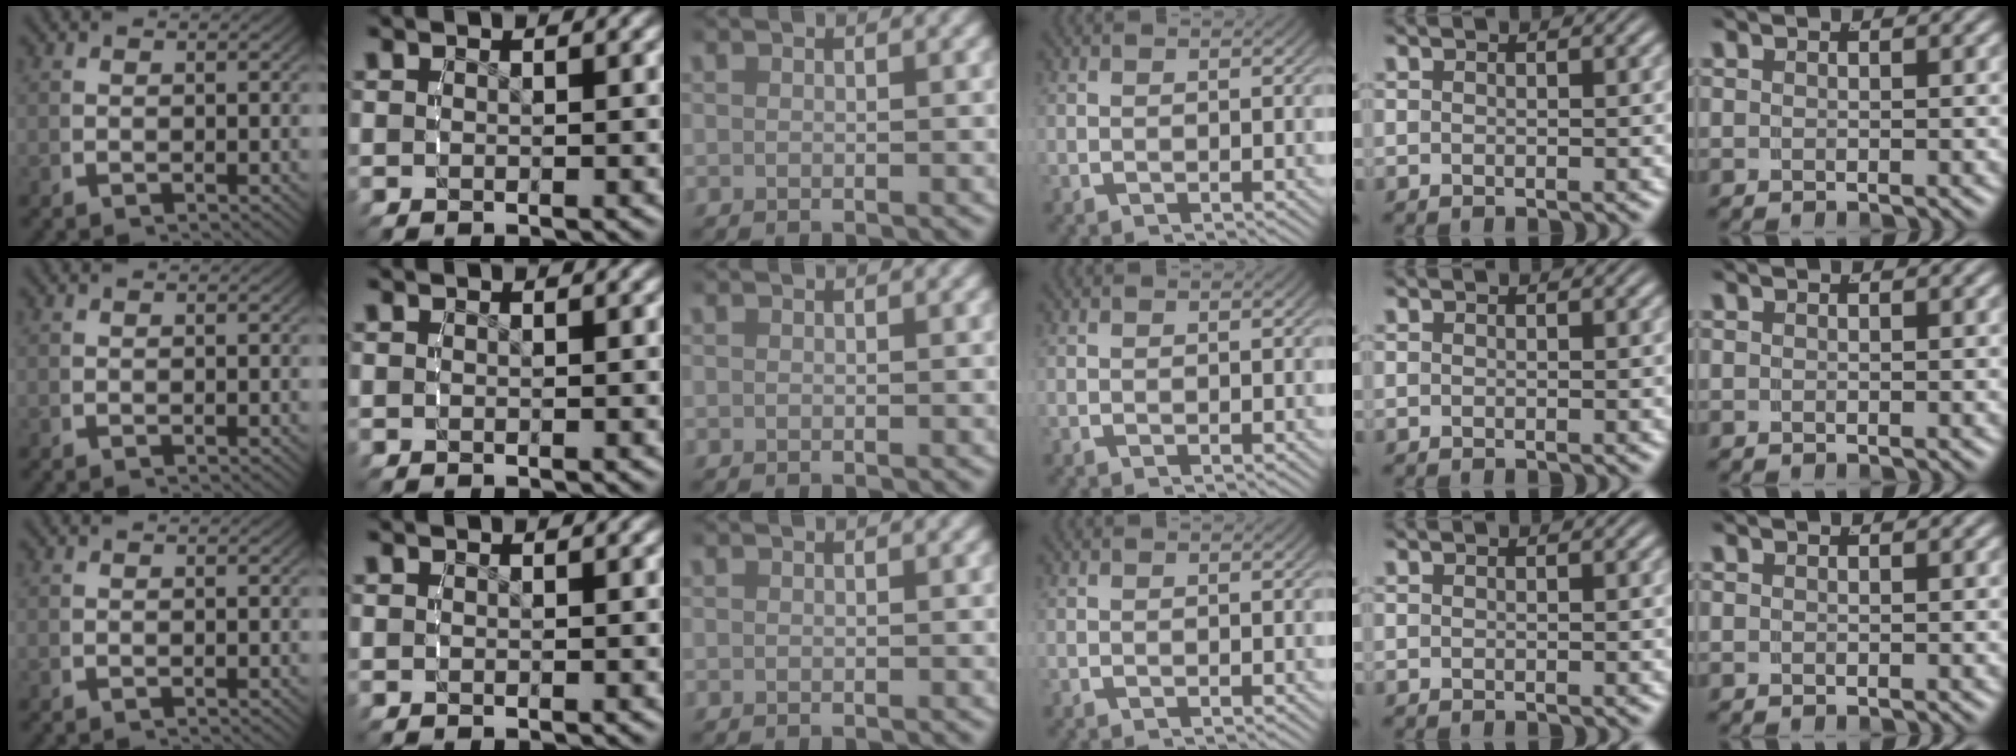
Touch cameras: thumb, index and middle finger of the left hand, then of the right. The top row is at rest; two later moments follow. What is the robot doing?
{"motion": "reach", "object": "markers"}